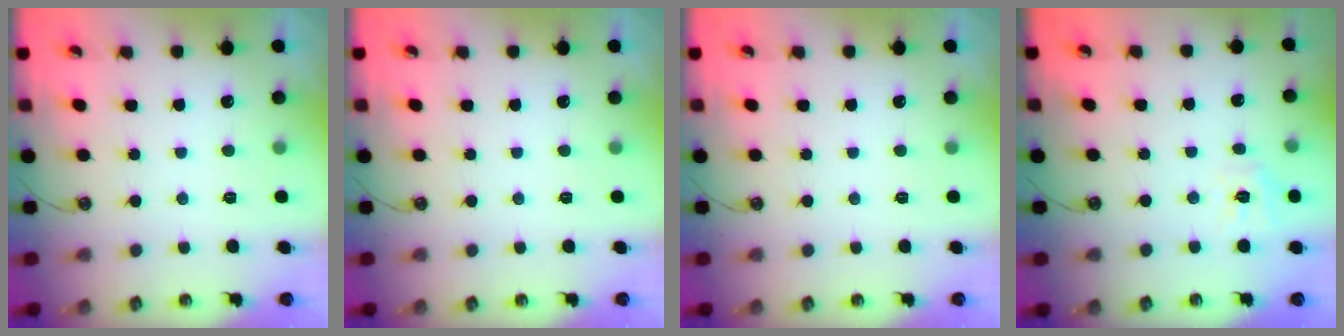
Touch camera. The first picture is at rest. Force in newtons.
{"total": 0.0}
{"total": 0.0}
{"total": 8.9, "press": 8.8, "slide": 1.0}